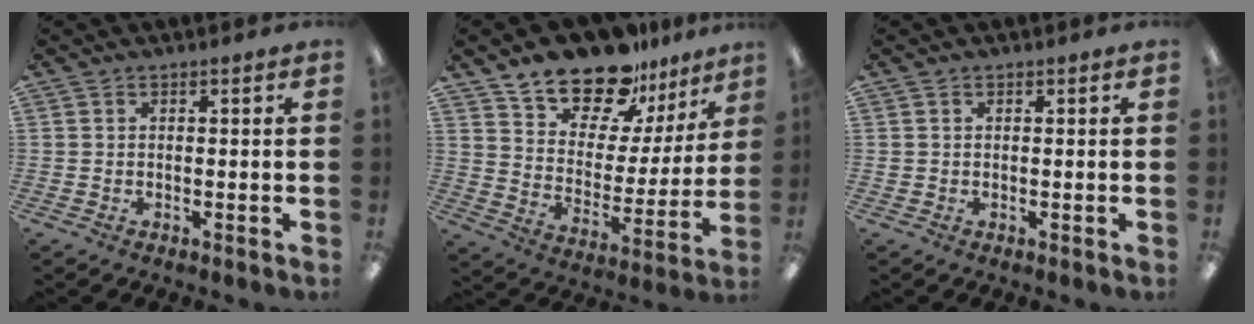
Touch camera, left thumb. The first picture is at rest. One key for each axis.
{"total": 17.4, "fx": 15.1, "fy": 7.4, "fz": 4.6, "tx": -0.091, "ty": -0.125, "tz": 0.272}
{"total": 0.6, "fx": 0.2, "fy": 0.5, "fz": 0.2, "tx": -0.004, "ty": 0.005, "tz": 0.002}